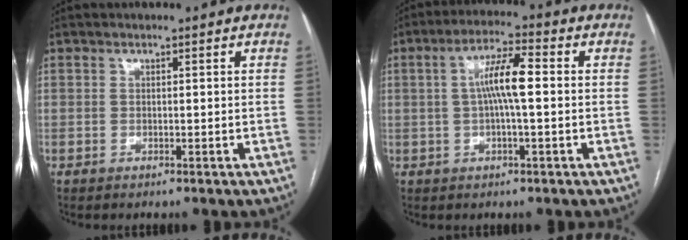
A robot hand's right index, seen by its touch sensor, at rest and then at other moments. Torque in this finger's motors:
{"motor_torque": [0.32, 0.00, 0.59, 0.16]}